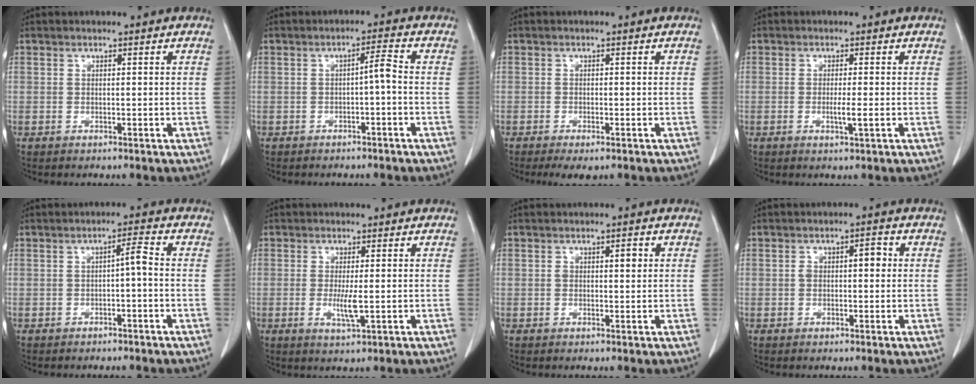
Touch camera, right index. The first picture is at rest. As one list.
[{"total": 2.6, "force": [-0.8, 0.0, 2.4], "torque": [-0.037, 0.006, -0.014]}, {"total": 3.2, "force": [-2.2, 0.9, 2.2], "torque": [-0.034, -0.007, -0.031]}, {"total": 2.3, "force": [-0.5, -0.2, 2.3], "torque": [-0.041, -0.006, -0.006]}, {"total": 2.5, "force": [-0.7, 0.1, 2.4], "torque": [-0.037, 0.006, -0.011]}, {"total": 3.3, "force": [-0.4, 0.3, 3.3], "torque": [-0.063, -0.007, -0.003]}, {"total": 2.0, "force": [0.5, 0.8, 1.8], "torque": [-0.030, 0.004, 0.011]}, {"total": 3.3, "force": [0.4, 1.5, 3.0], "torque": [-0.053, 0.017, 0.011]}]